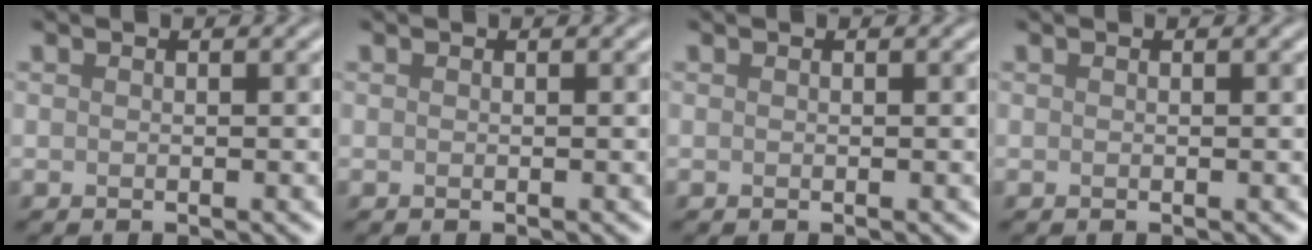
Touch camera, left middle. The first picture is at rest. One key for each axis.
{"total": 0.0}
{"total": 0.0}
{"total": 0.0}